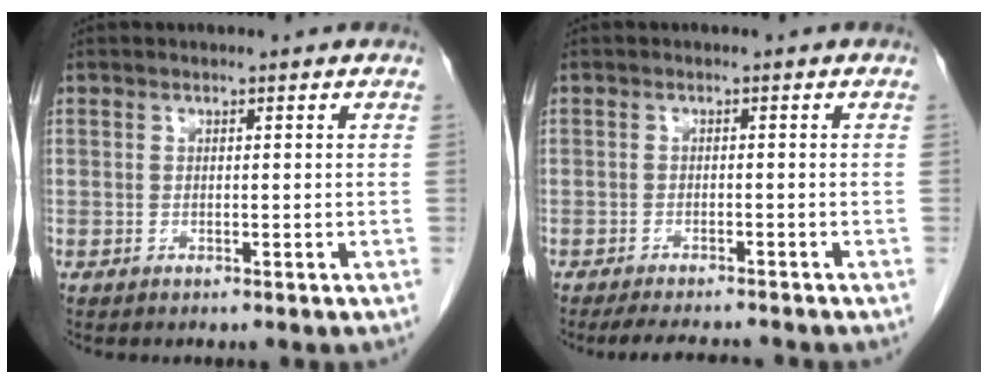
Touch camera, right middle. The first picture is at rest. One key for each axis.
{"total": 6.0, "fx": -5.5, "fy": 0.8, "fz": 2.2, "tx": -0.030, "ty": -0.013, "tz": -0.083}